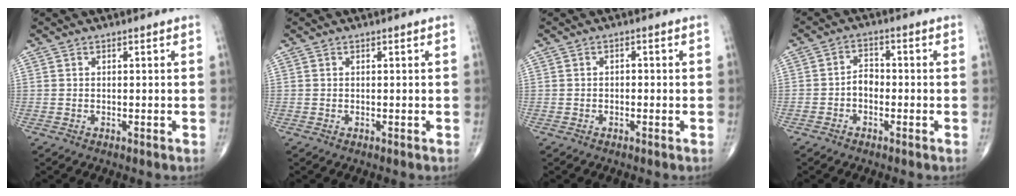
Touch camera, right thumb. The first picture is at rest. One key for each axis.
{"total": 0.0}
{"total": 1.1, "fx": -0.2, "fy": 0.8, "fz": 0.7, "tx": -0.003, "ty": 0.004, "tz": -0.006}
{"total": 3.4, "fx": -1.2, "fy": 2.4, "fz": 2.1, "tx": -0.023, "ty": 0.019, "tz": -0.028}